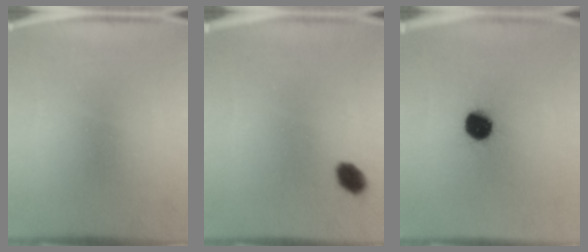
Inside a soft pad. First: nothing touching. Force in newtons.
{"total": 3.8}
{"total": 9.6}